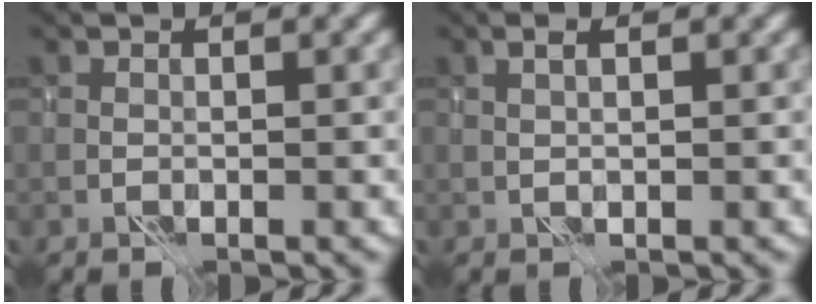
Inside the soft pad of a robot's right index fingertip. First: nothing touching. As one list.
[{"total": 1.0, "force": [0.6, 0.0, 0.8], "torque": [-0.019, 0.007, 0.009]}]